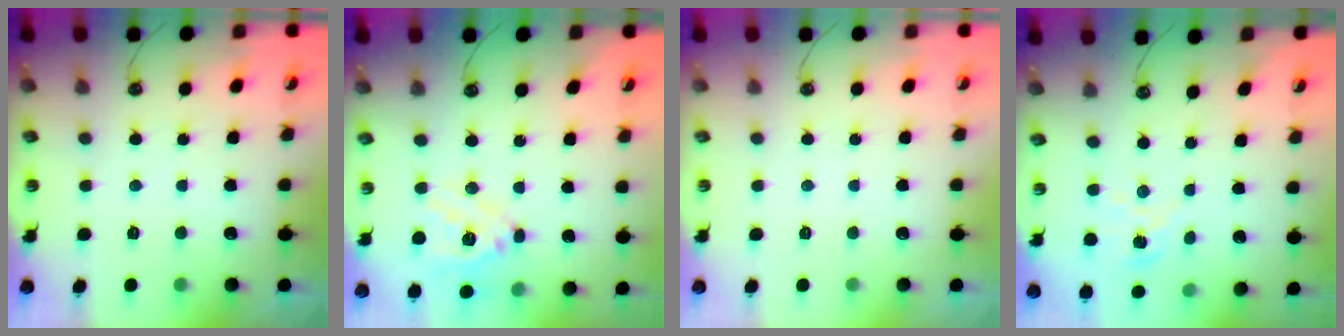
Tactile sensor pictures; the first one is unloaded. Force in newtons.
{"total": 17.3, "press": 17.1, "slide": 2.6}
{"total": 0.0}
{"total": 2.8, "press": 2.7, "slide": 0.3}